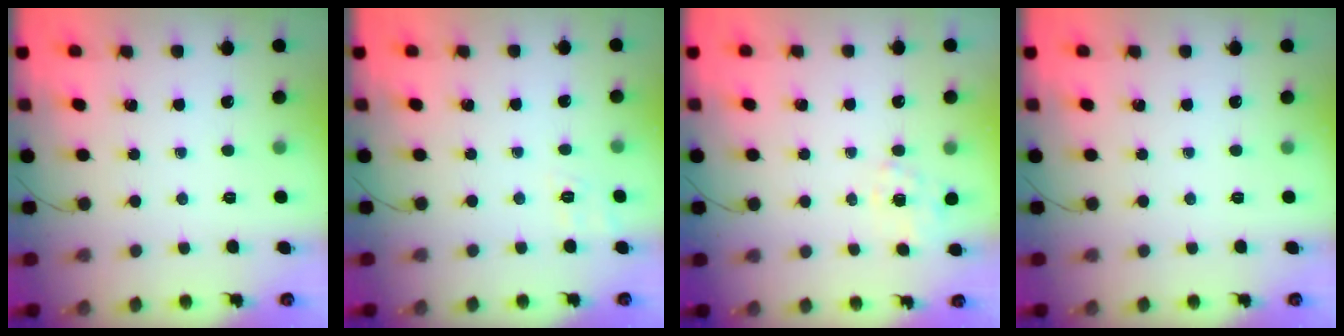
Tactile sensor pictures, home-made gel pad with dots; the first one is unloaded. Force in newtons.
{"total": 2.5, "press": 1.8, "slide": 1.8}
{"total": 1.5, "press": 1.1, "slide": 1.0}
{"total": 0.0}